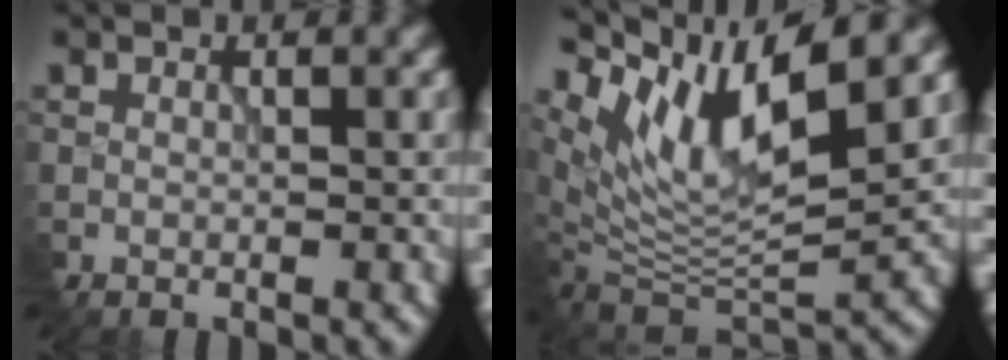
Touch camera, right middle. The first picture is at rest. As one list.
[{"total": 10.2, "force": [4.7, 3.7, 8.3], "torque": [-0.162, 0.000, 0.100]}]